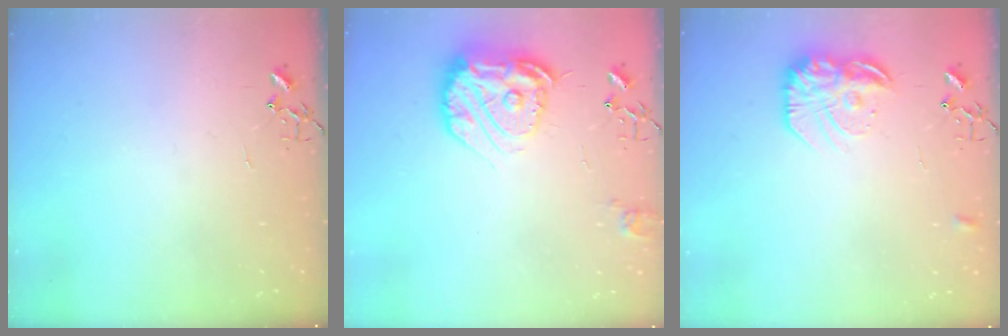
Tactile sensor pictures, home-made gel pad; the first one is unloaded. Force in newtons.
{"total": 18.6, "press": 18.5, "slide": 1.4}
{"total": 17.0, "press": 16.9, "slide": 1.4}